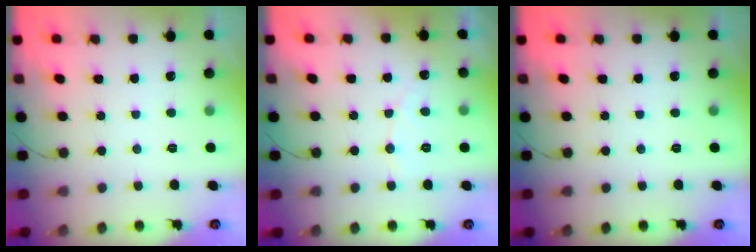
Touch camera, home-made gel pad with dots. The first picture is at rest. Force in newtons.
{"total": 4.1, "press": 4.1, "slide": 0.4}
{"total": 0.0}